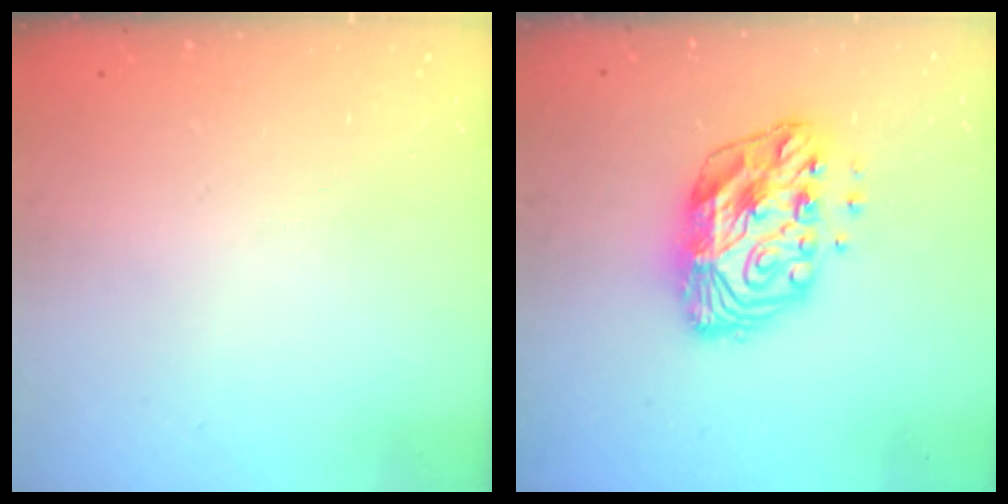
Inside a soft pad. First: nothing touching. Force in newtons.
{"total": 12.5, "press": 12.5, "slide": 0.9}